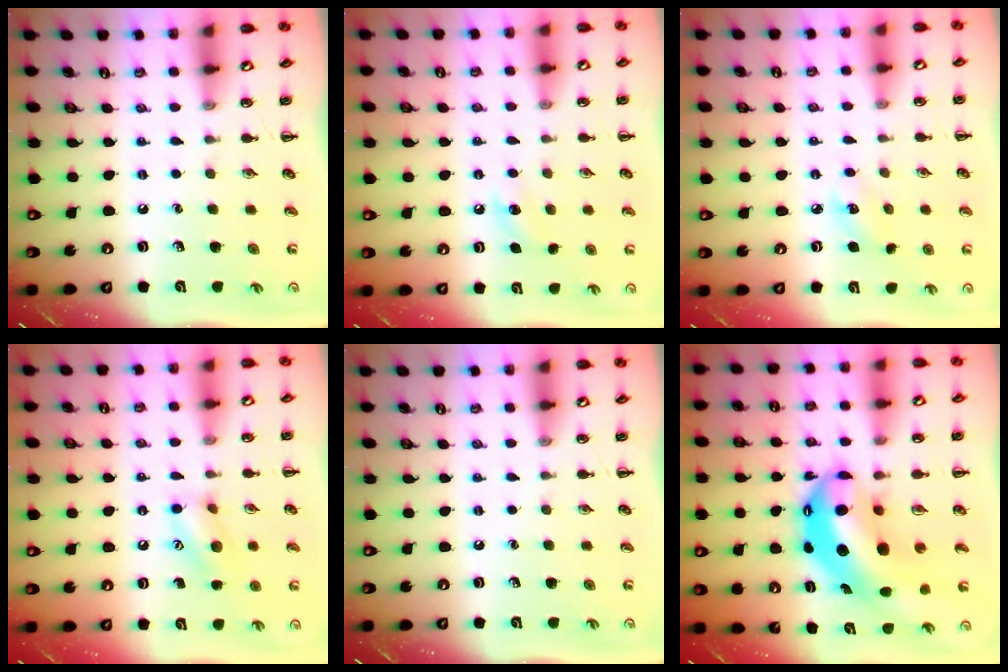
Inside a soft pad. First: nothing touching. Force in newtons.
{"total": 6.0, "press": 5.8, "slide": 1.6}
{"total": 5.6, "press": 5.4, "slide": 1.4}
{"total": 10.4, "press": 10.3, "slide": 0.9}
{"total": 0.0}
{"total": 13.6, "press": 13.3, "slide": 2.8}